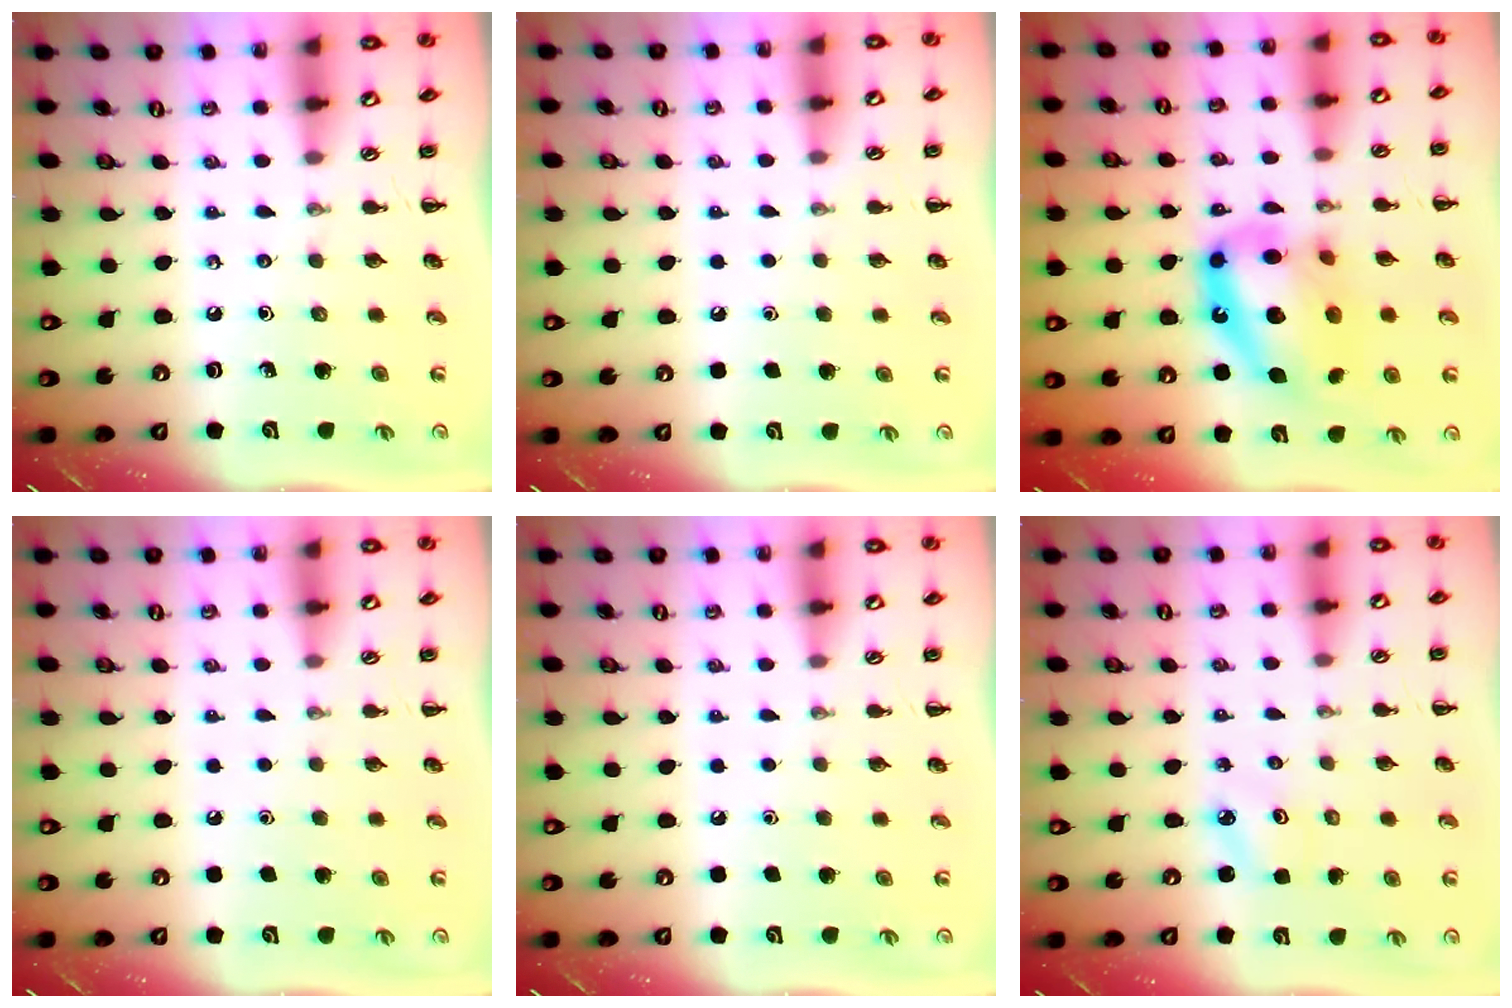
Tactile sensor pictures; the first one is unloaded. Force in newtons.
{"total": 1.6, "press": 1.6, "slide": 0.1}
{"total": 17.0, "press": 16.5, "slide": 4.3}
{"total": 1.6, "press": 1.6, "slide": 0.1}
{"total": 1.6, "press": 1.6, "slide": 0.1}
{"total": 2.5, "press": 2.4, "slide": 0.5}